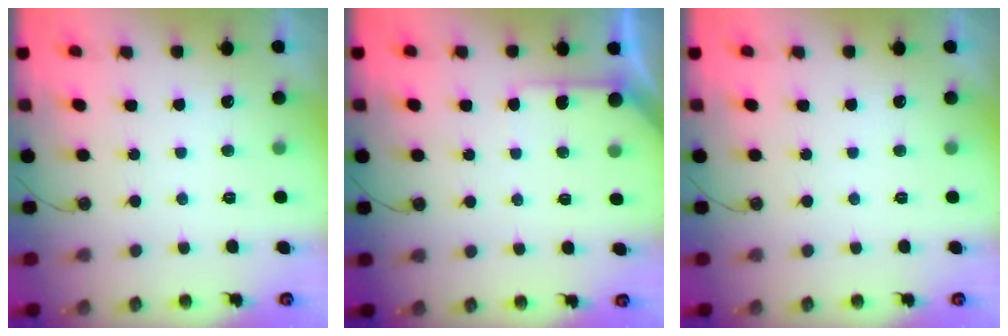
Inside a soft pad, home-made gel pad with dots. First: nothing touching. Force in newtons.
{"total": 5.4, "press": 5.4, "slide": 0.4}
{"total": 0.0}